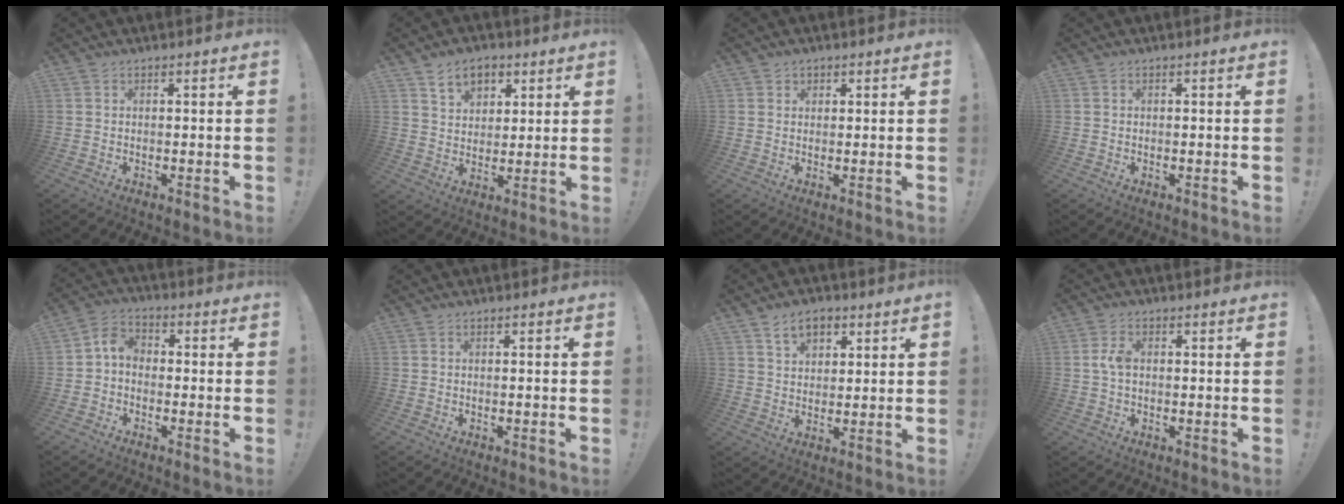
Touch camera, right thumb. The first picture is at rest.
{"total": 8.5, "force": [5.0, 5.8, 3.8], "torque": [-0.061, -0.017, 0.096]}
{"total": 1.3, "force": [0.9, 1.0, 0.0], "torque": [0.000, -0.002, 0.015]}
{"total": 0.0}
{"total": 5.3, "force": [-1.0, 3.9, 3.4], "torque": [-0.077, 0.013, -0.019]}
{"total": 0.0}
{"total": 7.1, "force": [4.2, 4.3, 3.9], "torque": [-0.061, -0.009, 0.078]}
{"total": 3.8, "force": [0.1, 2.3, 2.9], "torque": [-0.067, 0.009, 0.001]}